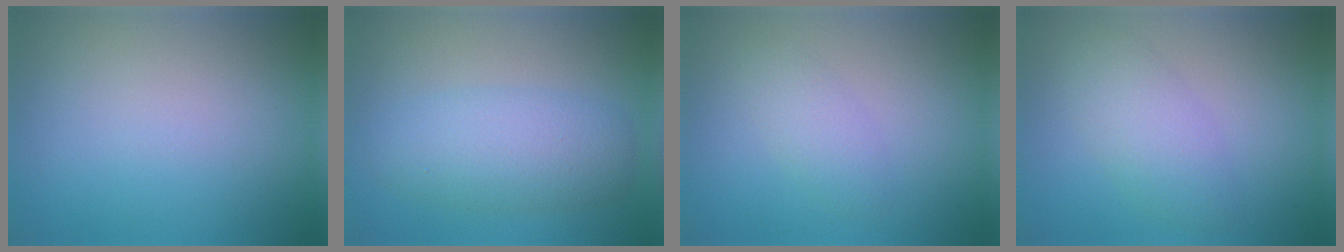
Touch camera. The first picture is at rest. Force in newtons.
{"total": 5.0, "press": 5.0, "slide": 0.3}
{"total": 1.8, "press": 1.8, "slide": 0.0}
{"total": 3.4, "press": 3.4, "slide": 0.0}